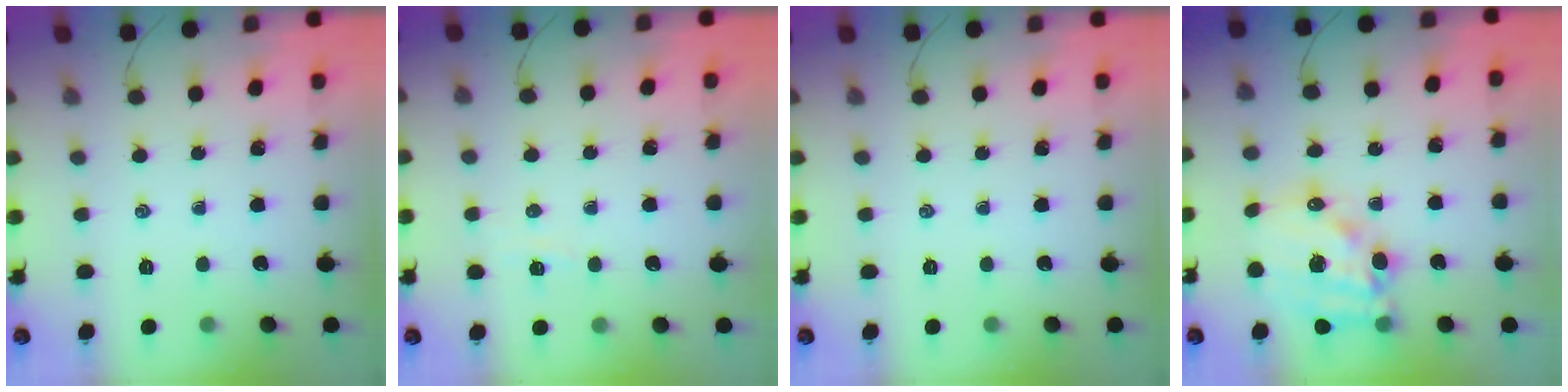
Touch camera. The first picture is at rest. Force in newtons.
{"total": 2.4, "press": 2.3, "slide": 0.6}
{"total": 0.0}
{"total": 15.7, "press": 15.3, "slide": 3.8}